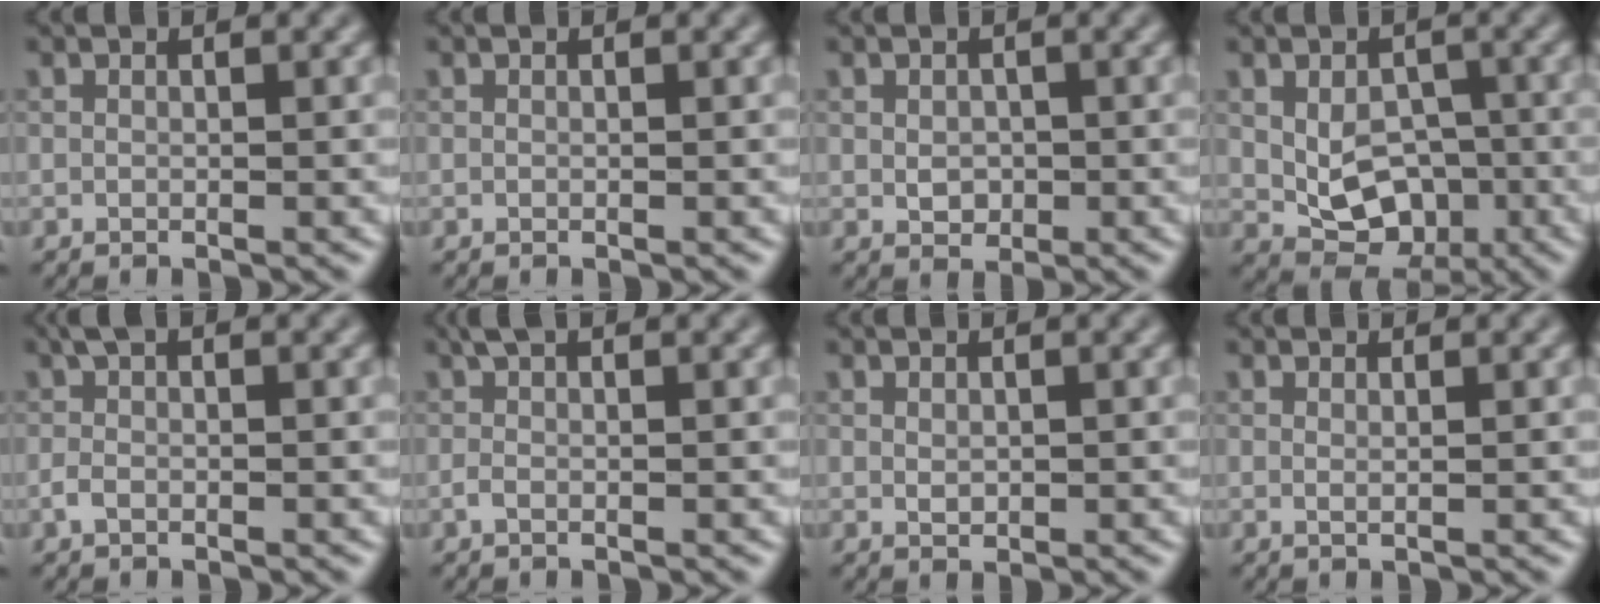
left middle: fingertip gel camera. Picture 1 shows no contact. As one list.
[{"total": 0.0}, {"total": 1.6, "force": [0.0, 1.4, 0.9], "torque": [-0.017, -0.002, -0.001]}, {"total": 5.8, "force": [-0.7, 4.1, 4.0], "torque": [-0.069, -0.008, -0.006]}, {"total": 1.5, "force": [-0.2, 0.7, 1.3], "torque": [-0.029, 0.005, -0.007]}, {"total": 1.6, "force": [0.5, 0.5, 1.4], "torque": [-0.028, 0.008, 0.005]}, {"total": 0.7, "force": [0.2, 0.5, 0.5], "torque": [-0.009, -0.002, 0.006]}, {"total": 0.6, "force": [0.4, 0.2, 0.4], "torque": [-0.006, -0.002, 0.004]}]